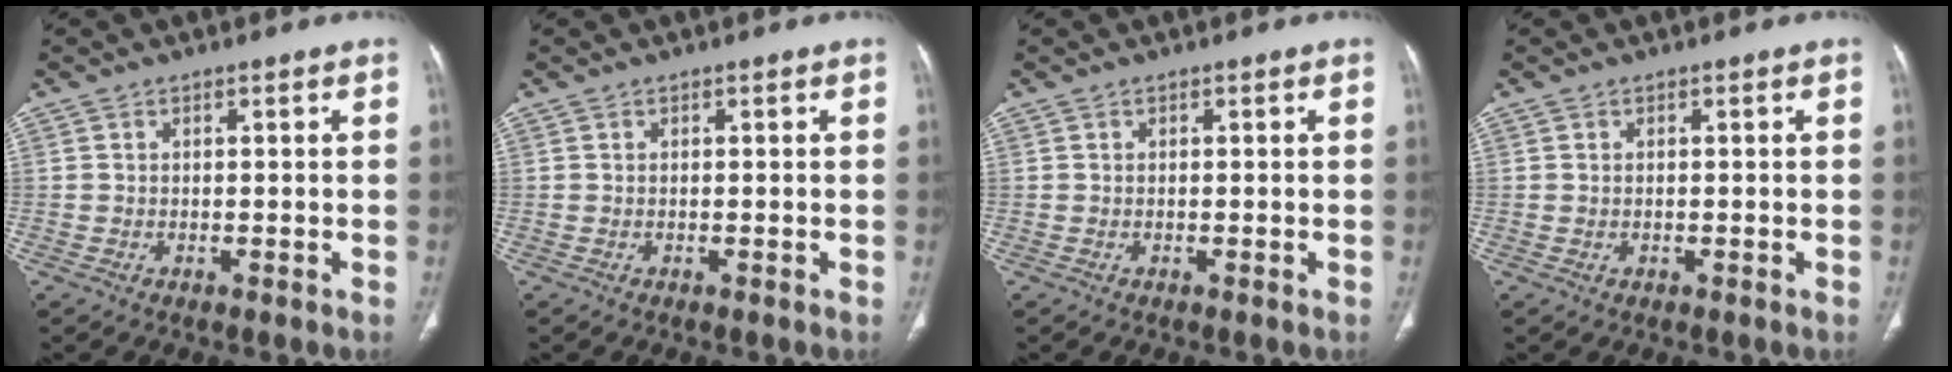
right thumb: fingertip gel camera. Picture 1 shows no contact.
{"total": 0.0}
{"total": 0.0}
{"total": 0.0}